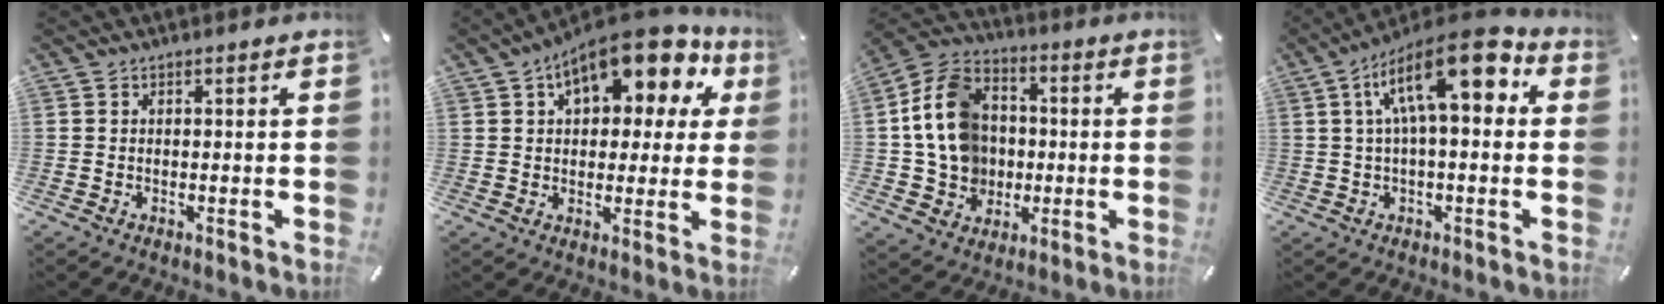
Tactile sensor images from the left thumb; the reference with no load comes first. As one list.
[{"total": 14.6, "force": [8.9, 7.3, 9.0], "torque": [-0.131, -0.054, 0.148]}, {"total": 15.3, "force": [0.0, 13.5, 7.2], "torque": [-0.162, 0.010, 0.007]}, {"total": 15.9, "force": [5.3, 5.8, 13.8], "torque": [-0.241, -0.020, 0.085]}]